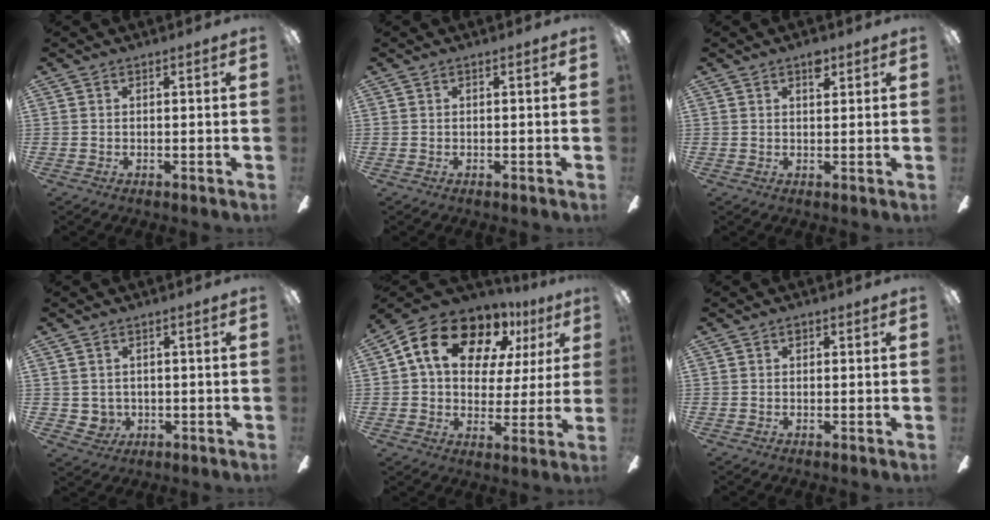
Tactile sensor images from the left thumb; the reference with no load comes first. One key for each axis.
{"total": 0.0}
{"total": 3.3, "fx": 2.2, "fy": 1.7, "fz": 1.9, "tx": -0.010, "ty": -0.009, "tz": 0.031}
{"total": 3.0, "fx": 0.9, "fy": 2.8, "fz": 0.4, "tx": -0.016, "ty": 0.001, "tz": 0.020}
{"total": 17.4, "fx": 9.7, "fy": 10.8, "fz": 9.5, "tx": -0.163, "ty": -0.044, "tz": 0.175}
{"total": 0.9, "fx": 0.4, "fy": 0.7, "fz": 0.5, "tx": -0.002, "ty": 0.001, "tz": 0.005}